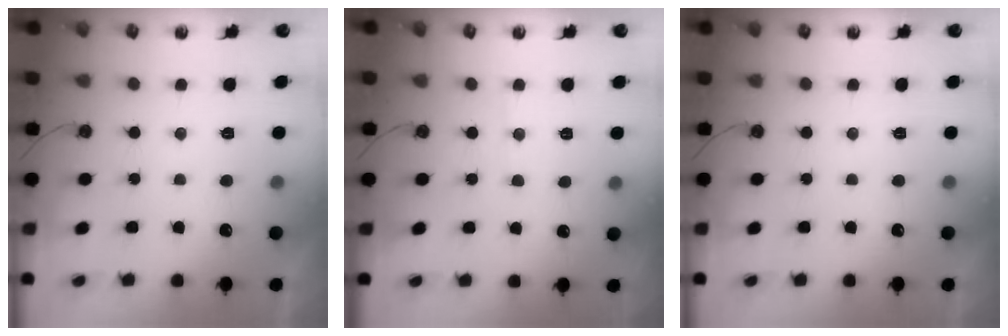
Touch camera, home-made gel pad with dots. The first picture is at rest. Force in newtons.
{"total": 4.7, "press": 4.6, "slide": 0.7}
{"total": 0.0}